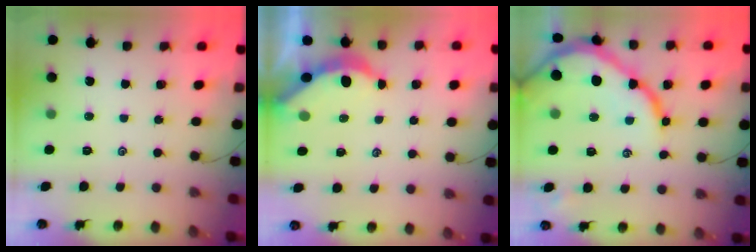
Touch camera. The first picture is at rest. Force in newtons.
{"total": 3.9, "press": 3.9, "slide": 0.5}
{"total": 14.2, "press": 14.2, "slide": 1.1}